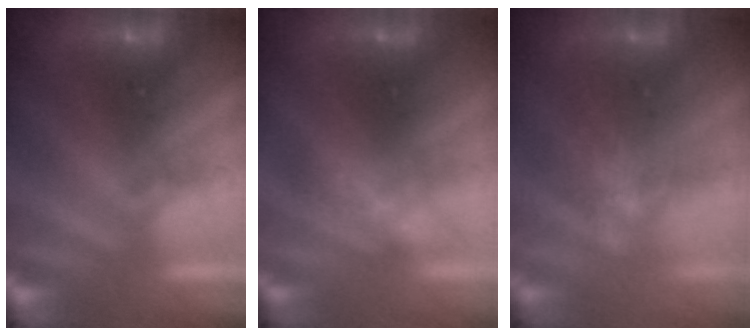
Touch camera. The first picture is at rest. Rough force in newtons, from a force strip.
{"total": 2.6}
{"total": 2.8}